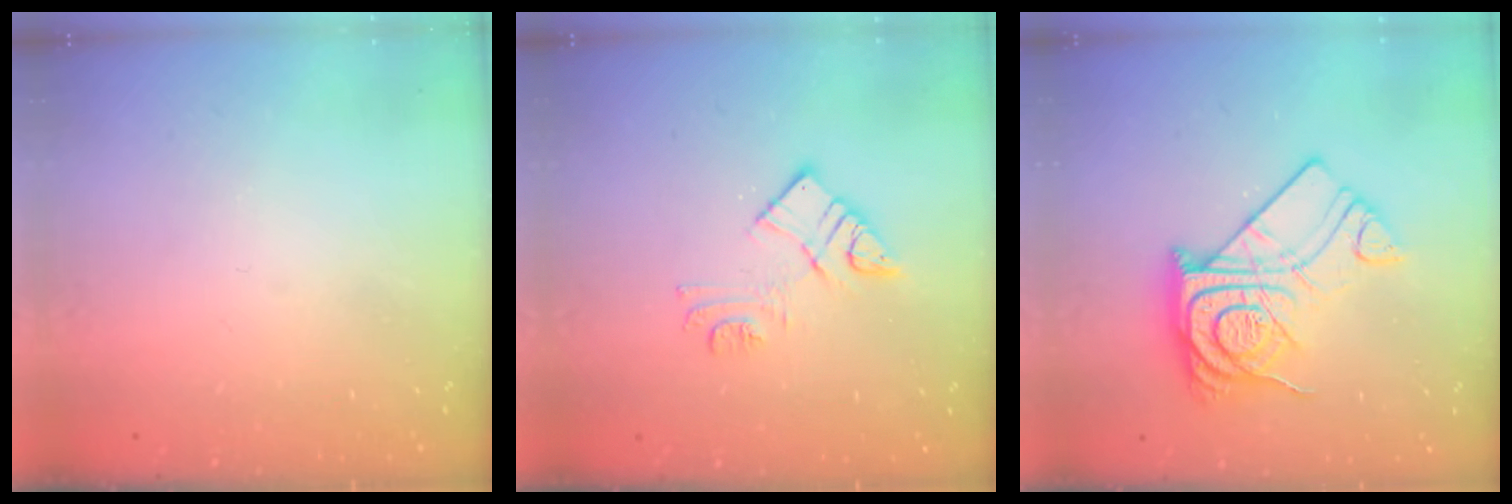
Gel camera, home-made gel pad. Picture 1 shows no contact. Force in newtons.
{"total": 10.5, "press": 10.5, "slide": 0.7}
{"total": 15.9, "press": 15.9, "slide": 1.4}